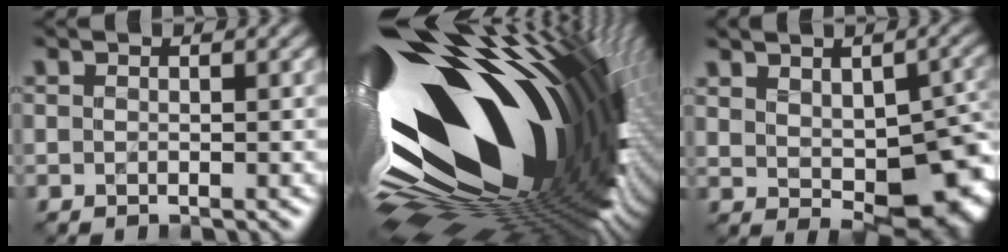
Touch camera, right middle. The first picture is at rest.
{"total": 21.1, "force": [1.2, 10.6, 18.2], "torque": [-0.303, -0.050, 0.010]}
{"total": 9.9, "force": [-0.2, 5.7, 8.1], "torque": [-0.114, -0.021, 0.023]}